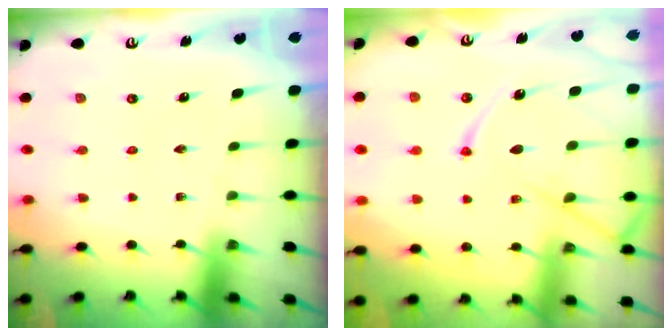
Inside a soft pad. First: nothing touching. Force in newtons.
{"total": 13.6, "press": 13.6, "slide": 1.3}